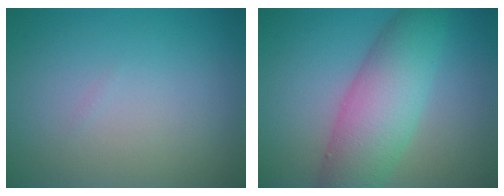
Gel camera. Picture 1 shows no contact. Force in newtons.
{"total": 7.3, "press": 7.3, "slide": 0.2}